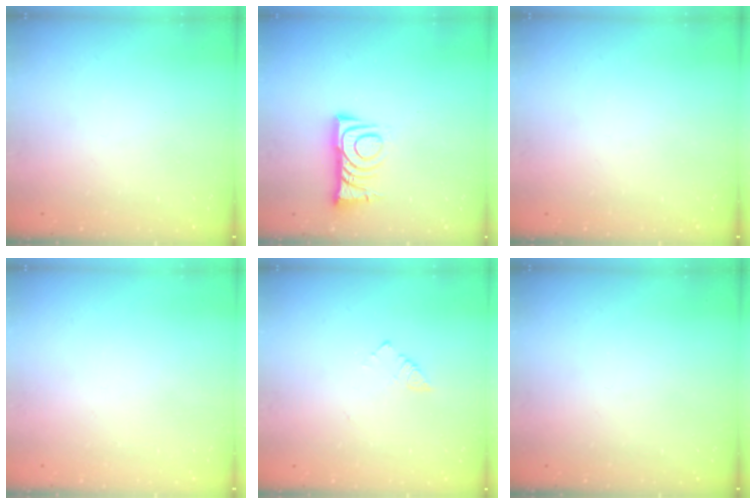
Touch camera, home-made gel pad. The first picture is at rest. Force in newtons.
{"total": 7.6, "press": 7.6, "slide": 0.7}
{"total": 0.0}
{"total": 1.5, "press": 1.5, "slide": 0.1}
{"total": 2.7, "press": 2.7, "slide": 0.4}
{"total": 0.0}